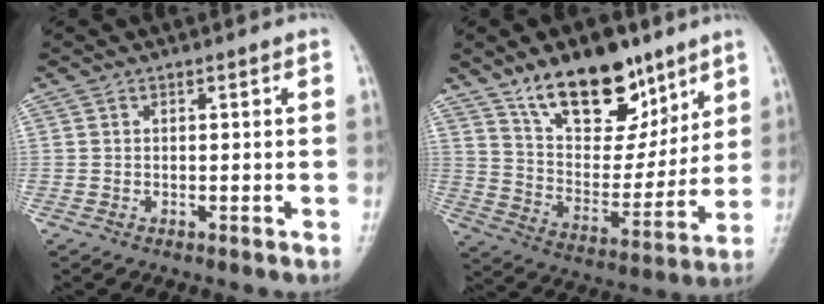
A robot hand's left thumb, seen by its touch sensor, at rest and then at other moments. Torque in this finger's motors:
{"motor_torque": [2.48, 2.53, 0.74, -0.55, 0.10]}